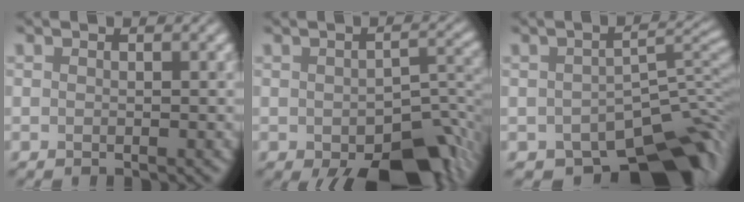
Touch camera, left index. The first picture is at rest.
{"total": 9.5, "force": [-5.4, 4.1, 6.6], "torque": [-0.085, -0.019, -0.070]}
{"total": 10.5, "force": [-6.9, 4.8, 6.4], "torque": [-0.068, -0.018, -0.104]}